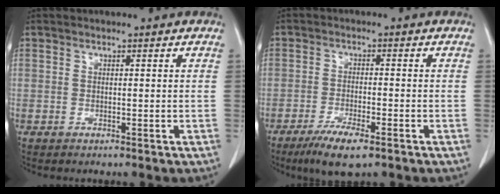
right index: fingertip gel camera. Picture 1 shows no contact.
{"total": 6.6, "force": [-4.4, 1.1, 4.8], "torque": [-0.091, -0.013, -0.073]}